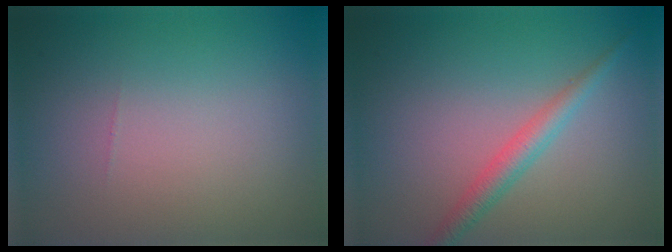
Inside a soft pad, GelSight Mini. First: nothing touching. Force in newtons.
{"total": 2.4, "press": 2.4, "slide": 0.1}